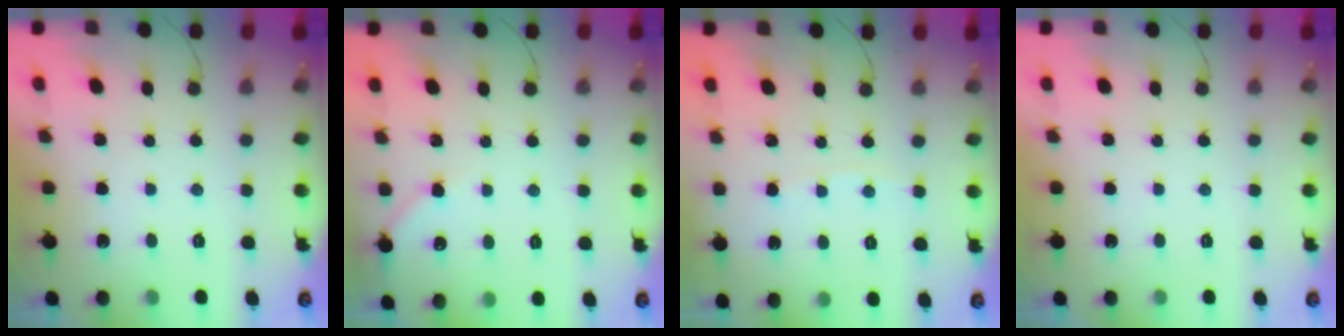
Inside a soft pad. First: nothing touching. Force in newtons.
{"total": 3.4, "press": 3.3, "slide": 0.5}
{"total": 1.5, "press": 1.5, "slide": 0.2}
{"total": 0.0}